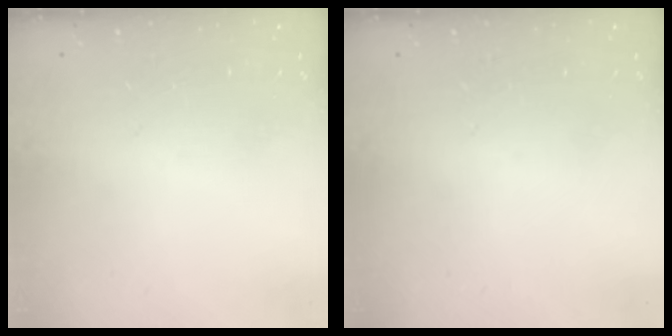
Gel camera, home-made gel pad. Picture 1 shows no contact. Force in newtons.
{"total": 0.0}